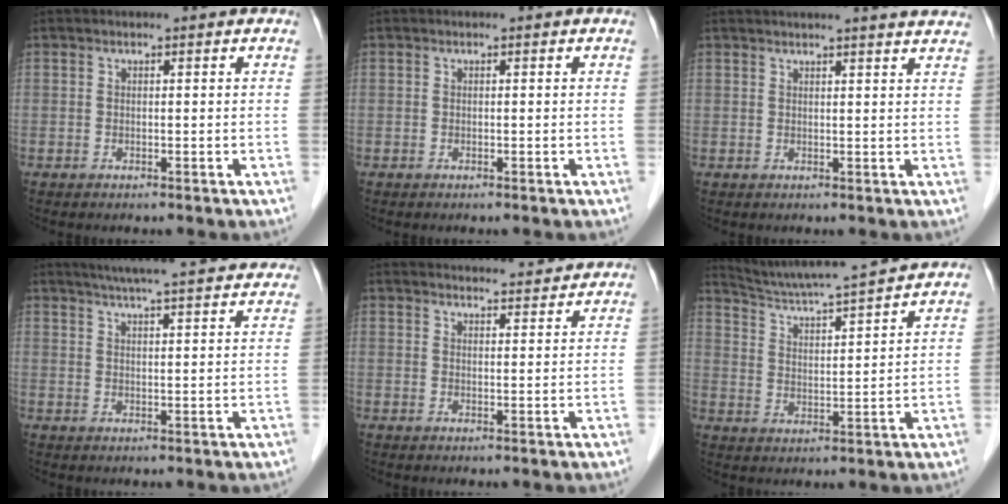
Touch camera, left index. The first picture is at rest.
{"total": 0.0}
{"total": 12.3, "force": [11.2, -0.1, 5.1], "torque": [-0.074, 0.006, 0.124]}
{"total": 16.0, "force": [14.3, 1.5, 7.0], "torque": [-0.104, 0.031, 0.183]}
{"total": 9.5, "force": [9.3, 1.0, 1.4], "torque": [-0.011, 0.015, 0.111]}
{"total": 12.0, "force": [11.3, -1.1, 3.6], "torque": [-0.070, 0.009, 0.182]}